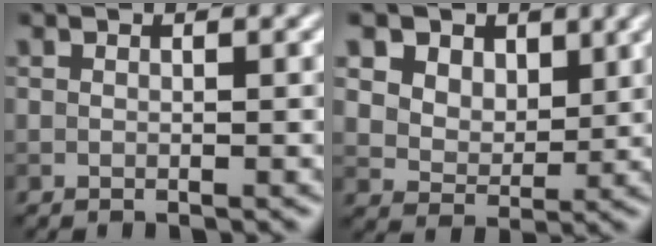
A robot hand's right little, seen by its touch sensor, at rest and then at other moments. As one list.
[{"total": 8.9, "force": [5.1, 6.1, 3.9], "torque": [-0.081, 0.005, 0.084]}]